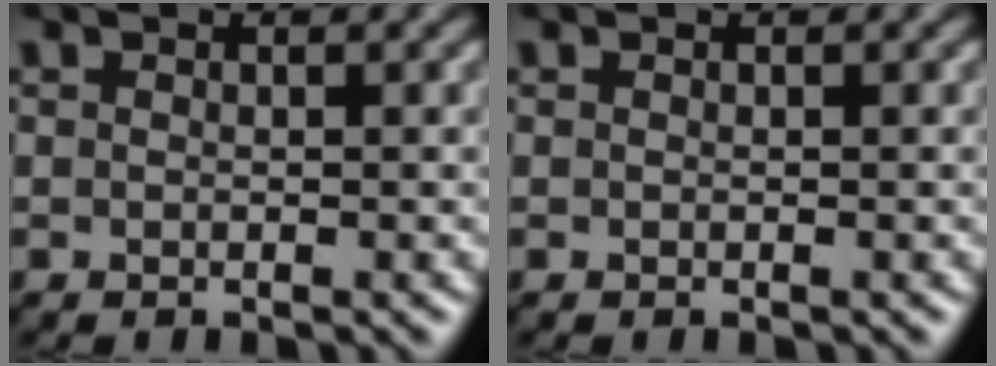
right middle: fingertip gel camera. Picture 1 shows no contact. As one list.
[{"total": 0.0}]